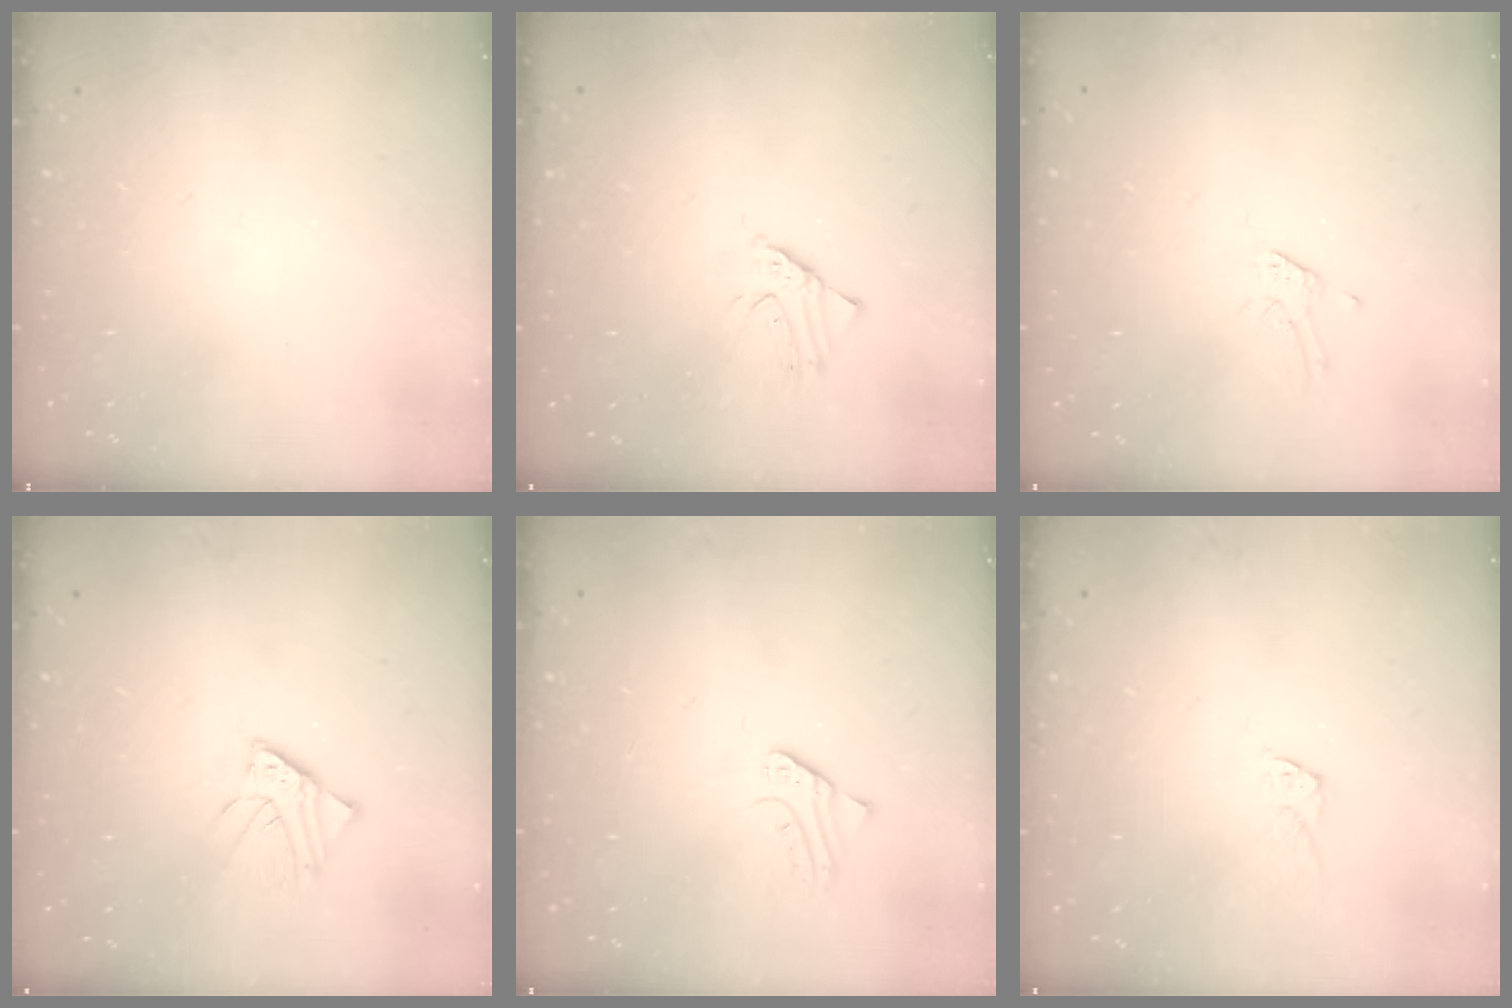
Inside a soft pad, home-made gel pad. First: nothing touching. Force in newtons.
{"total": 1.7, "press": 1.7, "slide": 0.1}
{"total": 2.4, "press": 2.4, "slide": 0.3}
{"total": 2.9, "press": 2.9, "slide": 0.3}
{"total": 2.2, "press": 2.2, "slide": 0.2}
{"total": 4.7, "press": 4.7, "slide": 0.1}